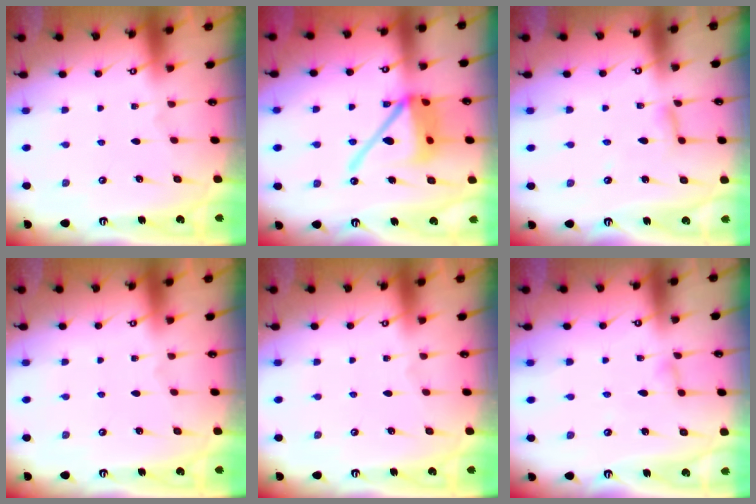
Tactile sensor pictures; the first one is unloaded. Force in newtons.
{"total": 16.2, "press": 16.0, "slide": 2.3}
{"total": 5.5, "press": 5.5, "slide": 0.3}
{"total": 0.0}
{"total": 0.0}
{"total": 2.3, "press": 2.3, "slide": 0.2}